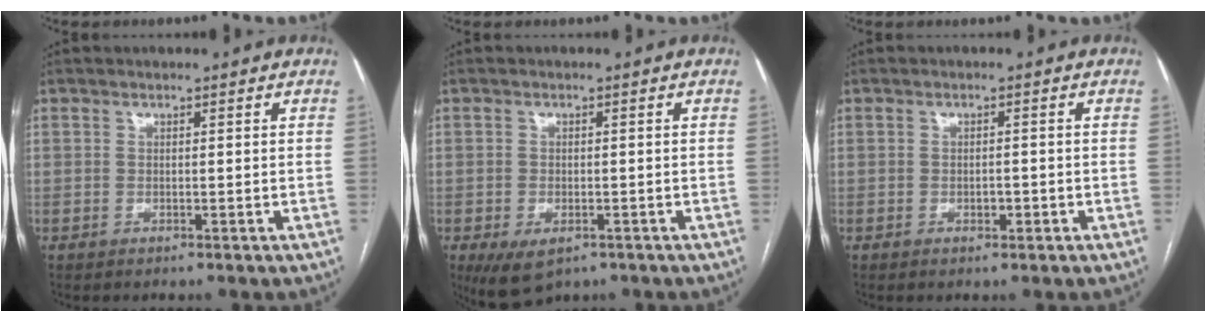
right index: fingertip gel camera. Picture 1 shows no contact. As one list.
[{"total": 5.7, "force": [-3.1, 3.2, 3.5], "torque": [-0.063, -0.008, -0.041]}, {"total": 1.5, "force": [-0.6, 0.6, 1.2], "torque": [-0.021, 0.001, -0.008]}]